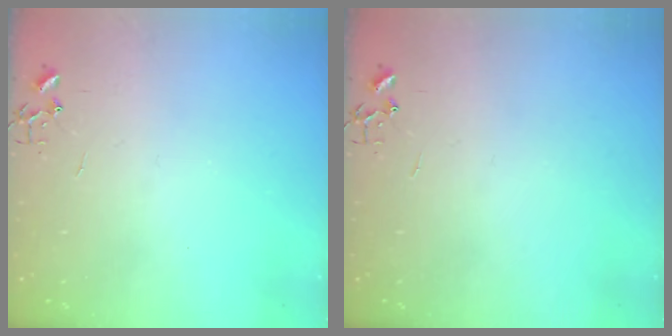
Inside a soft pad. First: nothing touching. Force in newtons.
{"total": 0.0}